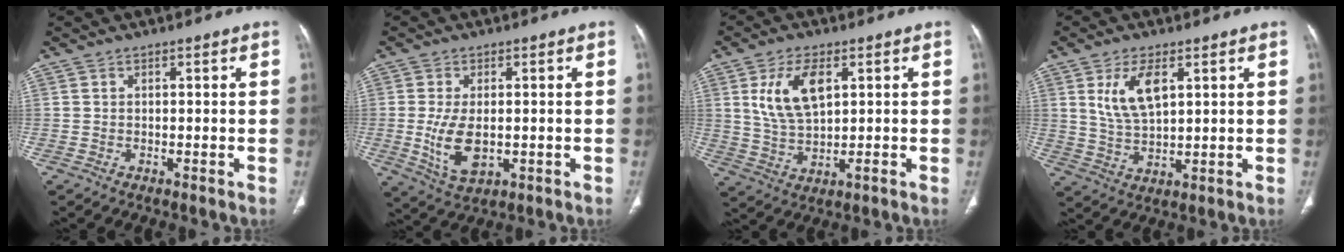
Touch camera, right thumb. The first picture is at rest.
{"total": 8.0, "force": [-0.9, 4.3, 6.7], "torque": [-0.127, -0.013, -0.005]}
{"total": 9.6, "force": [2.8, 4.8, 7.8], "torque": [-0.150, -0.009, 0.060]}
{"total": 8.3, "force": [3.1, 3.8, 6.7], "torque": [-0.125, -0.013, 0.070]}